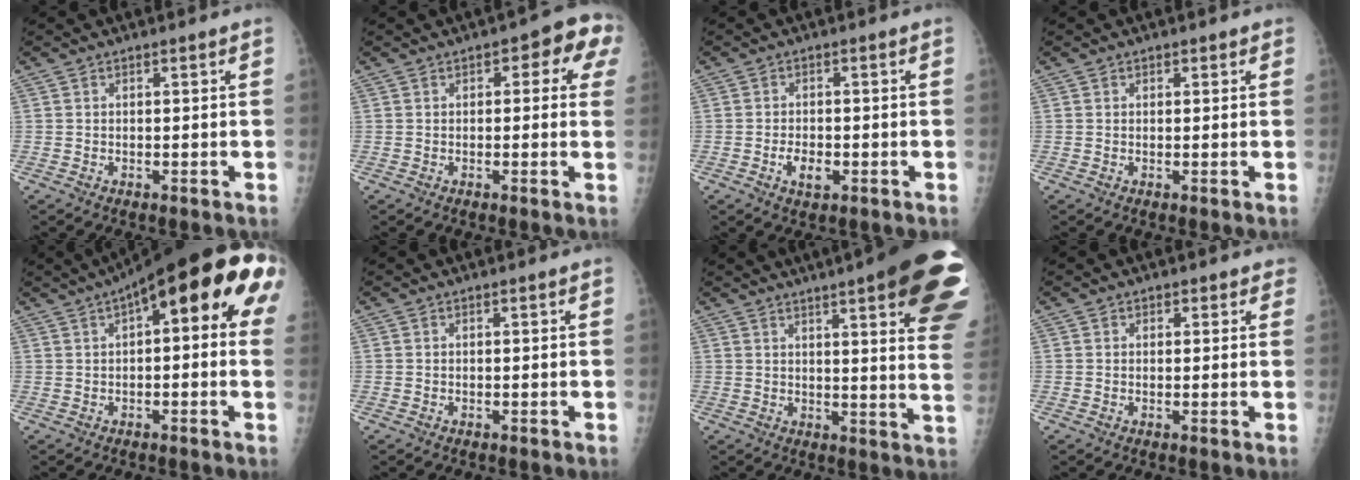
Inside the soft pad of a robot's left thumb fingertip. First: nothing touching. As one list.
[{"total": 6.9, "force": [2.0, 3.6, 5.5], "torque": [-0.023, 0.013, 0.012]}, {"total": 3.7, "force": [-1.3, 2.2, 2.7], "torque": [-0.042, 0.002, -0.019]}, {"total": 0.9, "force": [0.4, 0.8, 0.1], "torque": [0.012, 0.000, 0.002]}, {"total": 18.1, "force": [5.9, 6.3, 15.9], "torque": [-0.206, 0.038, 0.068]}, {"total": 0.0}, {"total": 23.6, "force": [12.4, 4.6, 19.5], "torque": [-0.186, -0.024, 0.144]}, {"total": 1.8, "force": [1.0, 1.5, 0.1], "torque": [0.026, -0.002, 0.004]}]